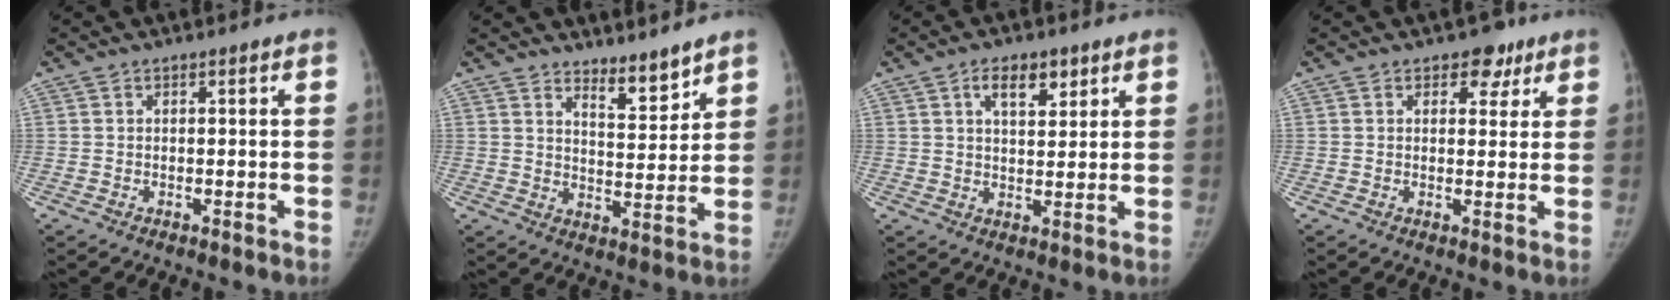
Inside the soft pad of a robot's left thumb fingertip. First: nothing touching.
{"total": 5.6, "force": [5.0, 1.5, 2.2], "torque": [-0.020, -0.049, 0.087]}
{"total": 6.2, "force": [3.3, 3.2, 4.2], "torque": [-0.046, -0.017, 0.052]}
{"total": 4.3, "force": [2.6, 3.0, 1.8], "torque": [0.007, -0.009, 0.031]}